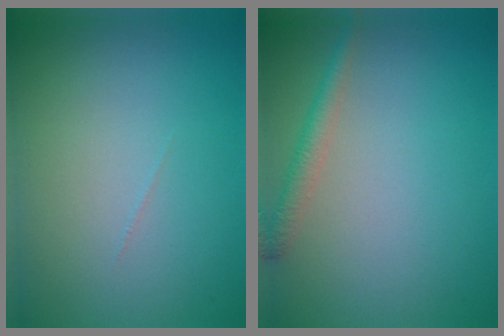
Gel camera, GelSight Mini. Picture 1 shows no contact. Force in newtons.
{"total": 1.8, "press": 1.8, "slide": 0.1}